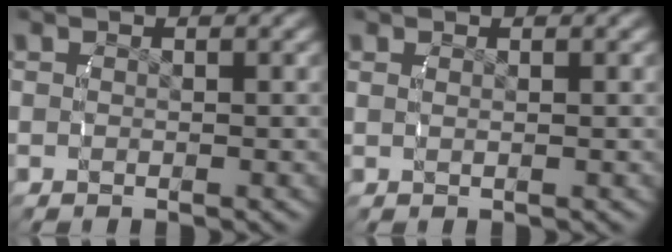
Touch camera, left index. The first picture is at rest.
{"total": 0.6, "force": [0.3, -0.3, 0.4], "torque": [-0.009, -0.001, 0.008]}